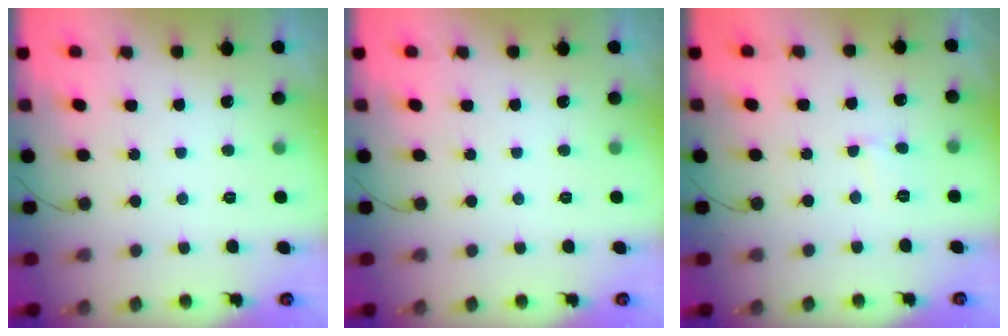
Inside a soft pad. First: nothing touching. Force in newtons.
{"total": 0.0}
{"total": 2.6, "press": 2.6, "slide": 0.3}